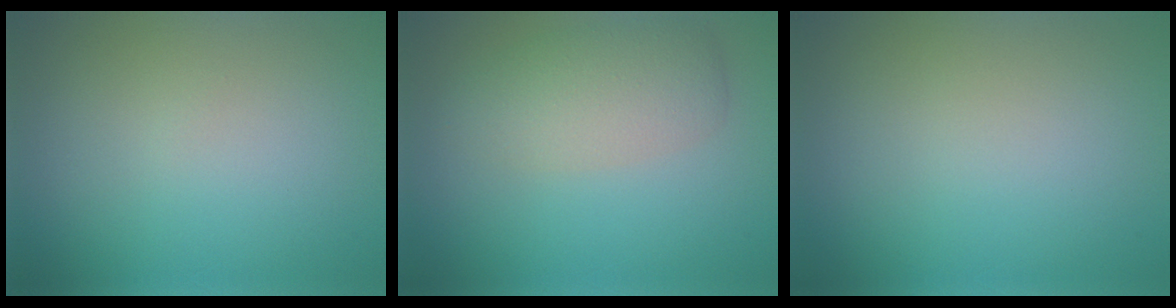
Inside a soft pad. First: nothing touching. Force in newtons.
{"total": 4.0, "press": 4.0, "slide": 0.1}
{"total": 0.0}